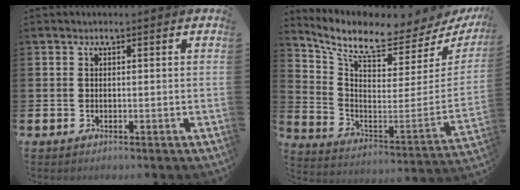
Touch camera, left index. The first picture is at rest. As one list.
[{"total": 7.5, "force": [6.6, 1.7, 3.1], "torque": [-0.088, -0.074, 0.103]}]